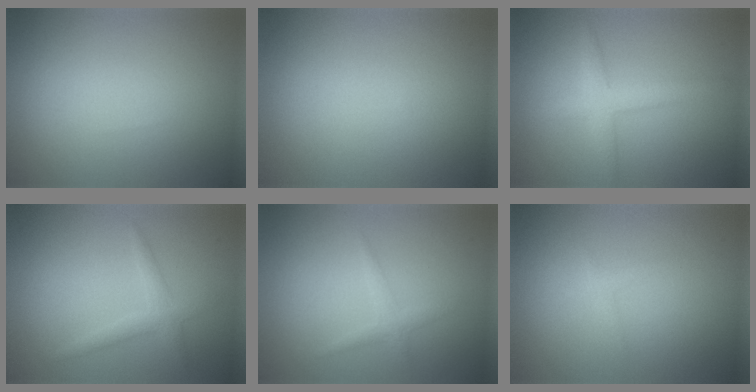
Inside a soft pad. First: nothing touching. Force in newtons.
{"total": 0.0}
{"total": 2.8, "press": 2.7, "slide": 0.2}
{"total": 1.9, "press": 1.9, "slide": 0.1}
{"total": 1.4, "press": 1.4, "slide": 0.0}
{"total": 0.7, "press": 0.7, "slide": 0.0}